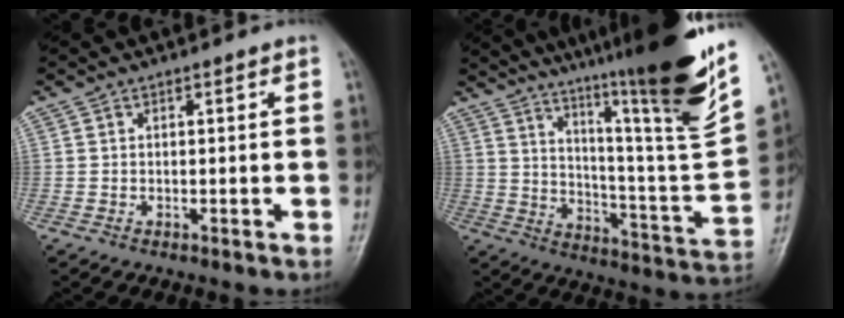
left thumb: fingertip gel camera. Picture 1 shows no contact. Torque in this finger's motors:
{"motor_torque": [2.69, 1.63, 1.45, -1.32, 0.23]}